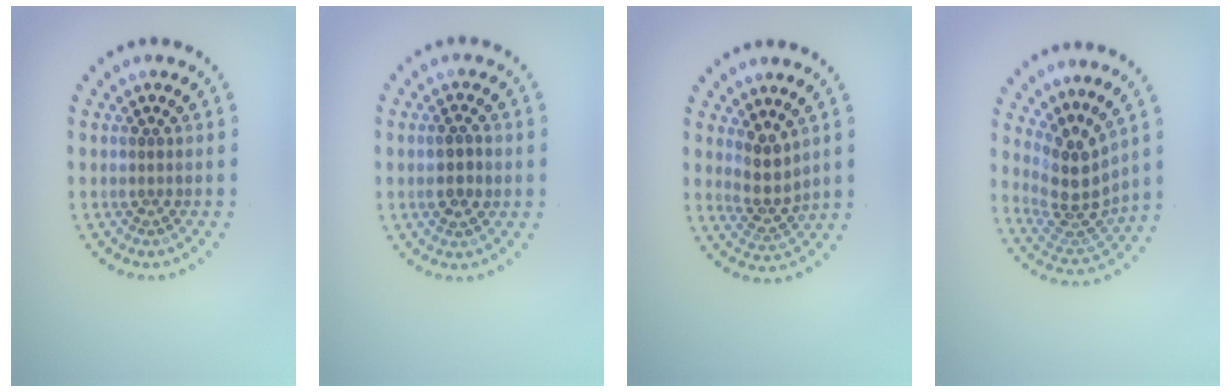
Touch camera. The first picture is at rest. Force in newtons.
{"total": 2.2, "press": 2.2, "slide": 0.2}
{"total": 2.8, "press": 2.3, "slide": 1.6}
{"total": 4.3, "press": 3.1, "slide": 3.0}